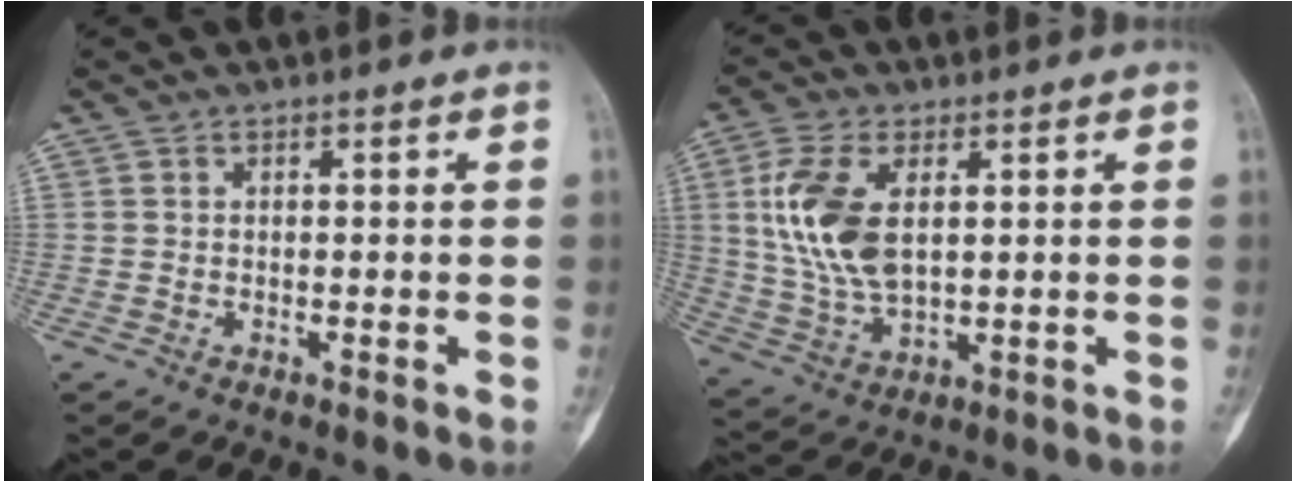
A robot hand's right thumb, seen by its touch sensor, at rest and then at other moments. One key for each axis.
{"total": 12.8, "fx": 2.8, "fy": 6.9, "fz": 10.5, "tx": -0.222, "ty": -0.009, "tz": 0.062}